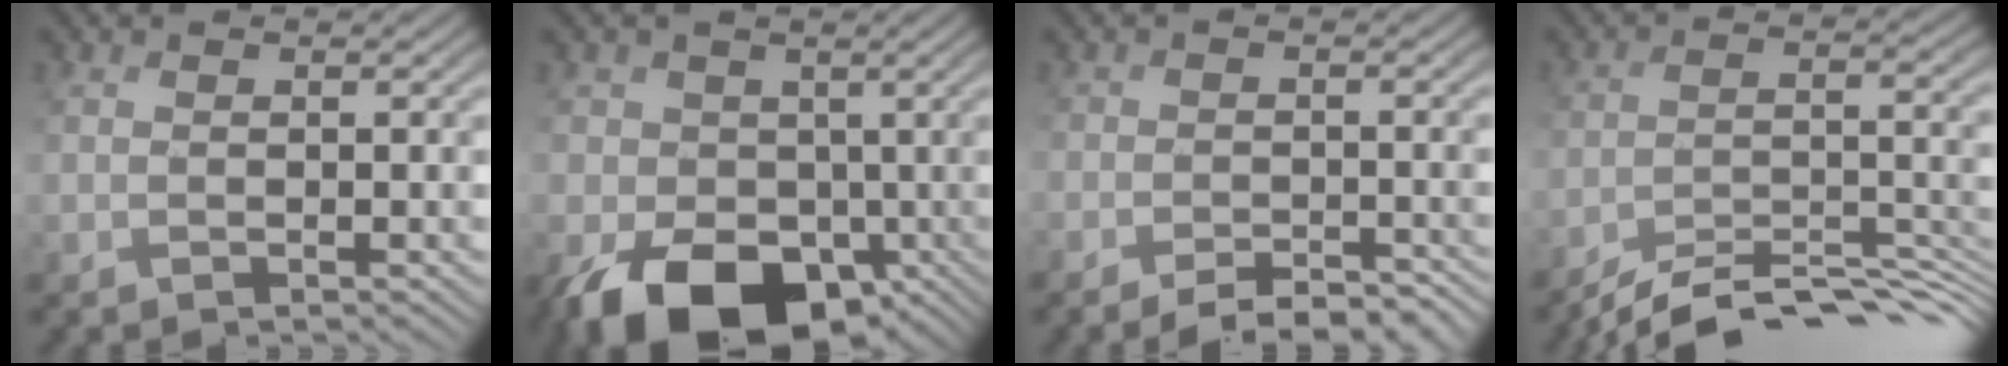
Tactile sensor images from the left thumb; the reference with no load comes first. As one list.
[{"total": 11.0, "force": [-4.8, 8.0, 5.8], "torque": [-0.103, -0.036, -0.087]}, {"total": 4.1, "force": [-3.8, 1.0, 1.2], "torque": [-0.009, -0.007, -0.058]}, {"total": 9.6, "force": [-8.9, 1.3, 3.2], "torque": [-0.041, 0.002, -0.146]}]